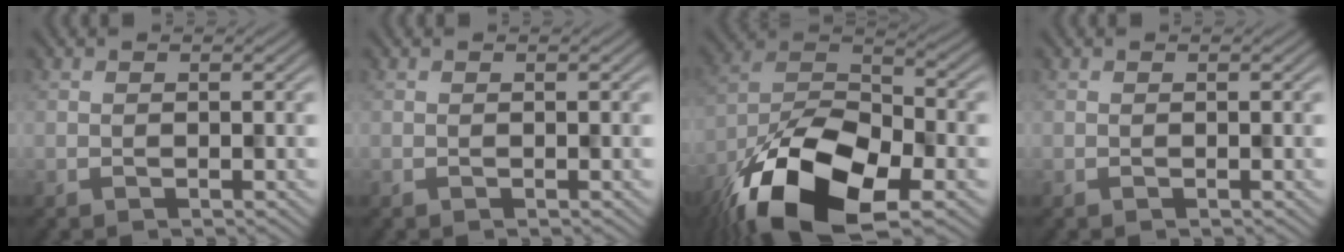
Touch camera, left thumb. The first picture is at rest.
{"total": 0.0}
{"total": 16.9, "force": [-10.6, 7.6, 10.9], "torque": [-0.213, -0.038, -0.188]}
{"total": 0.0}